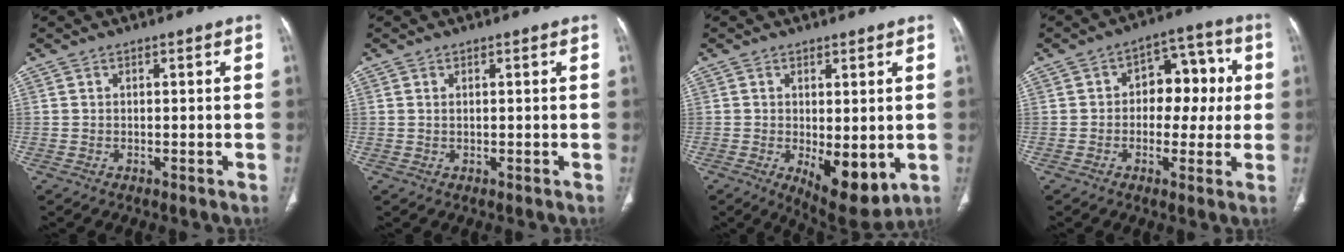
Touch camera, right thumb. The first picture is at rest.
{"total": 0.6, "force": [0.3, 0.3, 0.5], "torque": [-0.014, 0.004, 0.008]}
{"total": 9.9, "force": [-1.7, 4.3, 8.7], "torque": [-0.115, -0.025, -0.013]}
{"total": 11.0, "force": [0.7, 7.3, 8.1], "torque": [-0.058, 0.032, 0.006]}